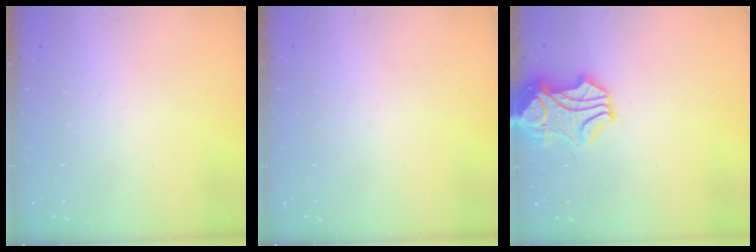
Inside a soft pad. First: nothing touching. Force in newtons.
{"total": 0.0}
{"total": 1.8, "press": 0.9, "slide": 1.5}